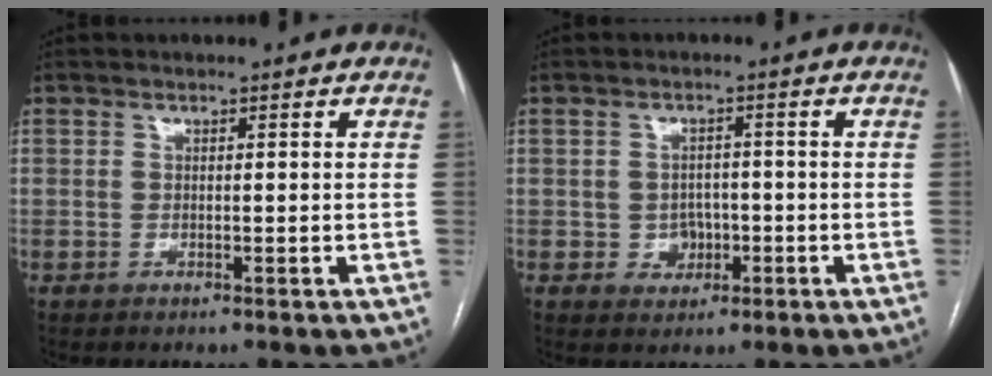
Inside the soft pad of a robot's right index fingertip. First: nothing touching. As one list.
[{"total": 2.3, "force": [-0.6, 2.0, 0.9], "torque": [-0.006, 0.006, -0.004]}]